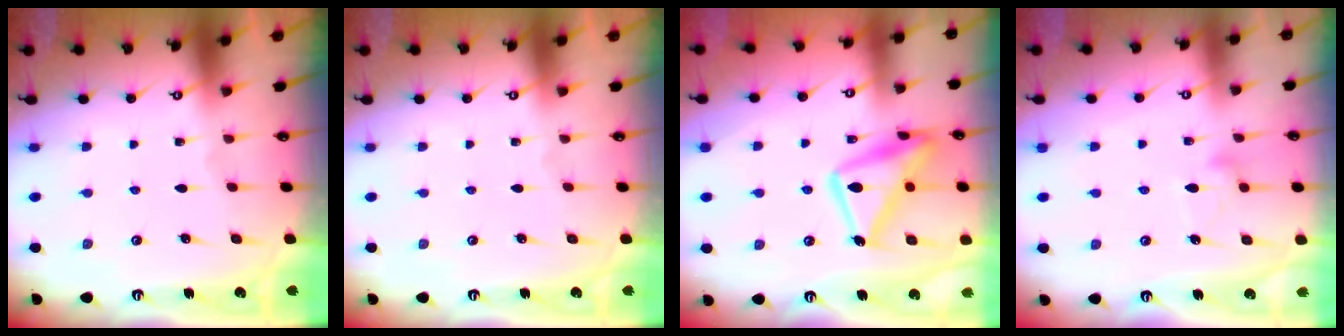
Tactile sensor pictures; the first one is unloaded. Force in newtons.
{"total": 0.0}
{"total": 17.4, "press": 17.4, "slide": 1.5}
{"total": 11.3, "press": 11.2, "slide": 0.6}